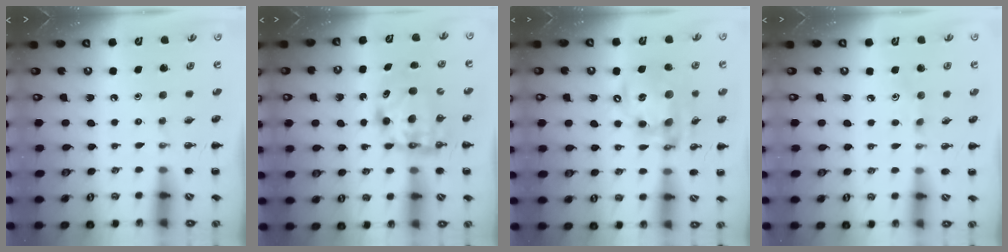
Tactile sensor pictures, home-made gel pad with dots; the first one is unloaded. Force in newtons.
{"total": 6.0, "press": 5.9, "slide": 1.0}
{"total": 15.4, "press": 14.9, "slide": 3.6}
{"total": 2.9, "press": 2.8, "slide": 0.8}